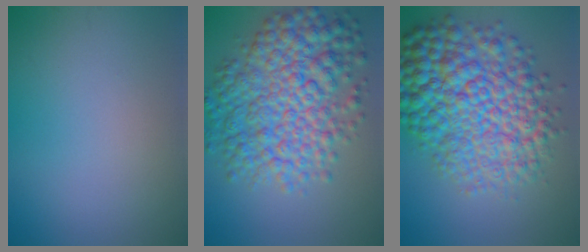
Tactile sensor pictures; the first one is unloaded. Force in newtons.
{"total": 9.0, "press": 9.0, "slide": 0.1}
{"total": 11.4, "press": 11.4, "slide": 0.2}